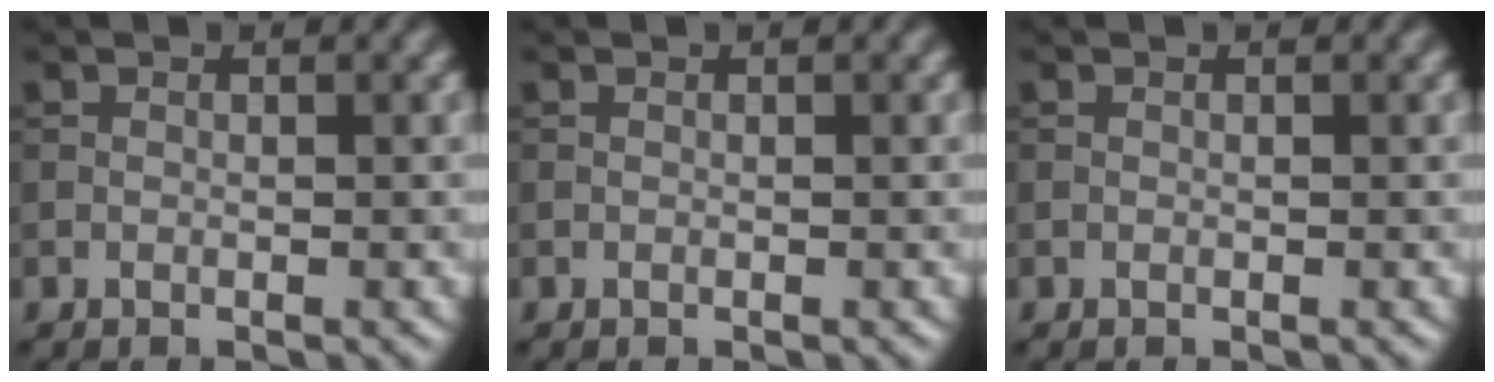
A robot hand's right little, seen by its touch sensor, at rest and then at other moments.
{"total": 0.0}
{"total": 0.0}